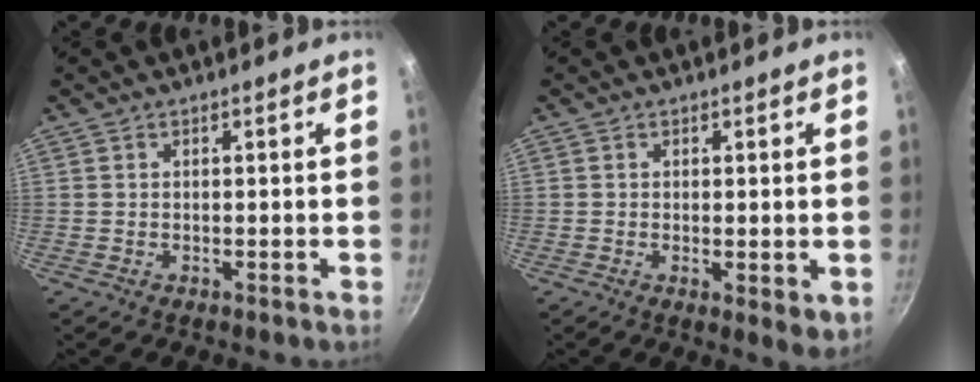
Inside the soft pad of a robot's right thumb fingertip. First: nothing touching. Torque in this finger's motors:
{"motor_torque": [0.15, 0.37, -0.07, 0.07, 0.00]}